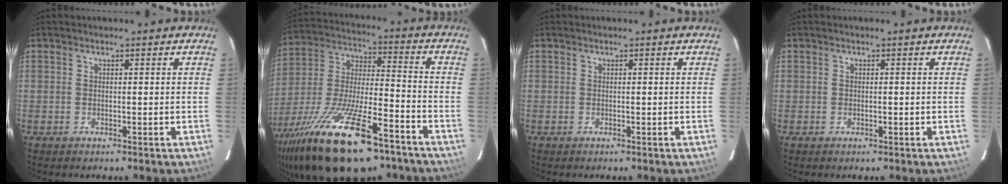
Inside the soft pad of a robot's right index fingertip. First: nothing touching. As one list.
[{"total": 23.1, "force": [-15.1, 5.5, 16.7], "torque": [-0.323, -0.031, -0.264]}, {"total": 0.0}, {"total": 0.0}]